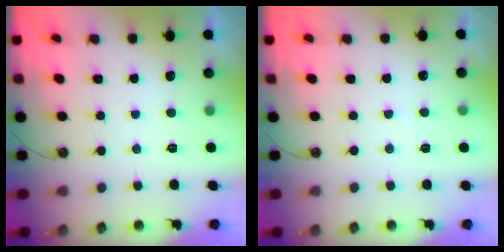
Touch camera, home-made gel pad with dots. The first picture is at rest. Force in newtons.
{"total": 4.9, "press": 4.9, "slide": 0.6}